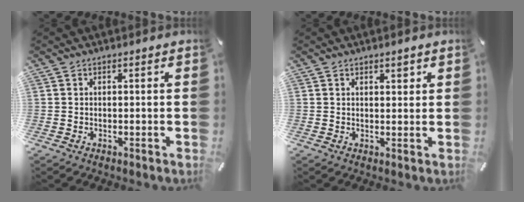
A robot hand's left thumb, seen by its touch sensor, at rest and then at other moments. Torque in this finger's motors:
{"motor_torque": [-0.22, -0.16, -0.12, -0.13, -0.01]}